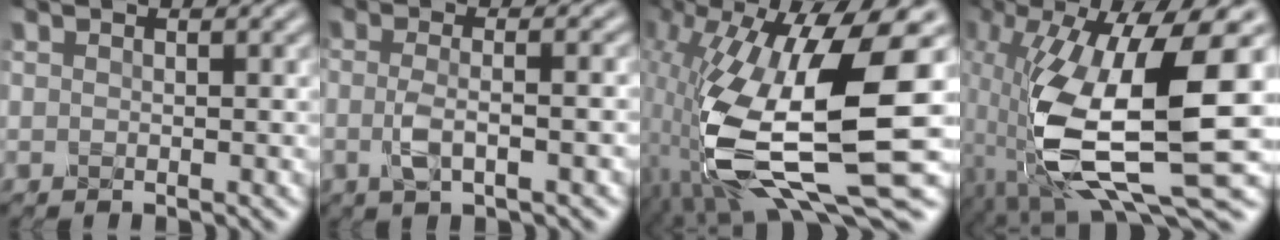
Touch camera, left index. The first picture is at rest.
{"total": 3.3, "force": [-1.3, 0.8, 3.0], "torque": [-0.057, -0.006, -0.032]}
{"total": 15.6, "force": [-2.9, 5.1, 14.5], "torque": [-0.301, -0.024, -0.052]}
{"total": 14.3, "force": [-3.5, 4.1, 13.3], "torque": [-0.271, -0.014, -0.065]}